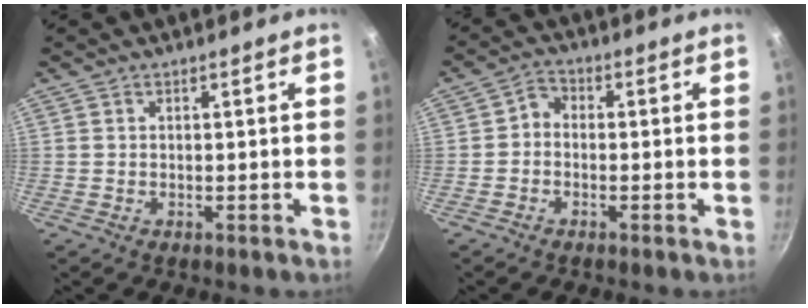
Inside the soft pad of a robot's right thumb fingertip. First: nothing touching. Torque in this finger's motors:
{"motor_torque": [-0.01, -0.01, -0.16, -0.10, 0.00]}